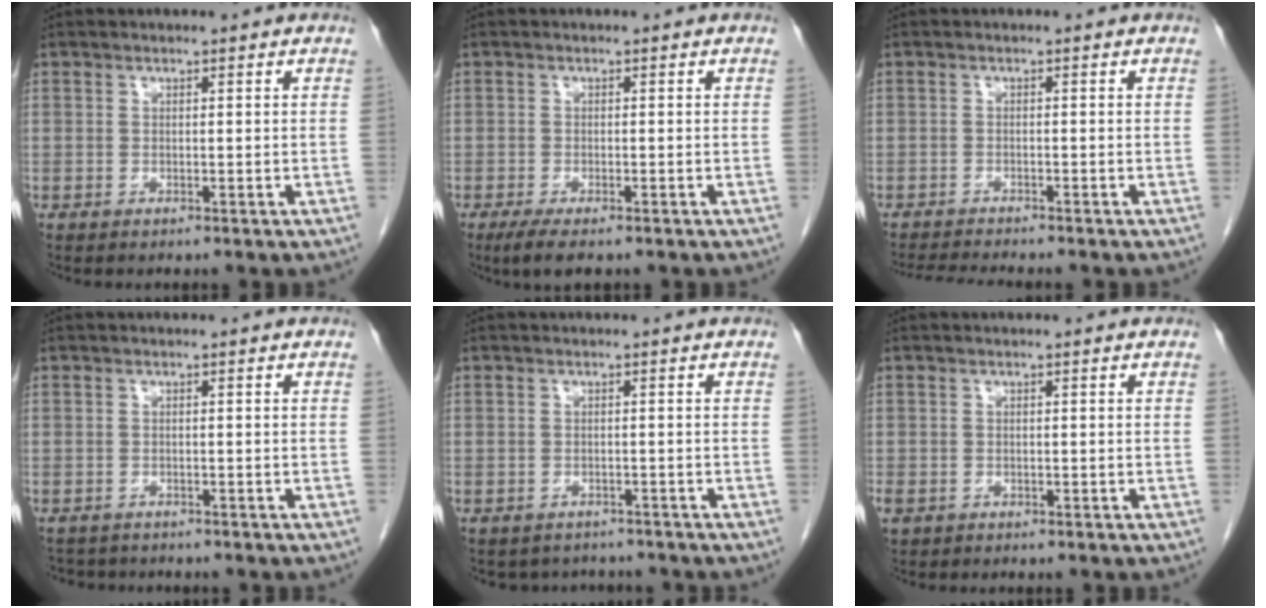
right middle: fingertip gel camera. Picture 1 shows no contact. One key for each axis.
{"total": 3.7, "fx": -2.5, "fy": 0.8, "fz": 2.6, "tx": -0.050, "ty": -0.011, "tz": -0.040}
{"total": 5.2, "fx": -4.9, "fy": -0.3, "fz": 1.9, "tx": -0.031, "ty": -0.018, "tz": -0.079}
{"total": 3.0, "fx": -2.7, "fy": 1.2, "fz": 0.2, "tx": -0.006, "ty": -0.006, "tz": -0.040}
{"total": 4.2, "fx": -3.7, "fy": 2.0, "fz": 0.1, "tx": -0.001, "ty": 0.005, "tz": -0.046}
{"total": 1.8, "fx": -0.8, "fy": 1.3, "fz": 0.8, "tx": -0.024, "ty": -0.001, "tz": -0.010}